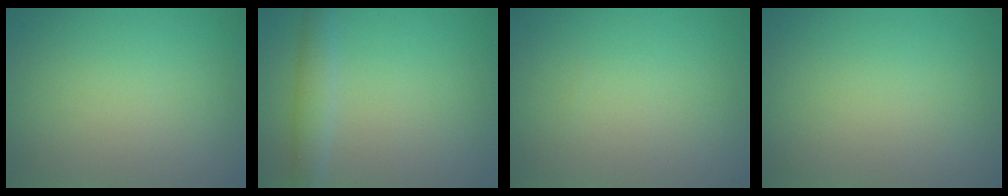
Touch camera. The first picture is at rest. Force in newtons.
{"total": 2.4, "press": 2.4, "slide": 0.1}
{"total": 0.0}
{"total": 0.0}